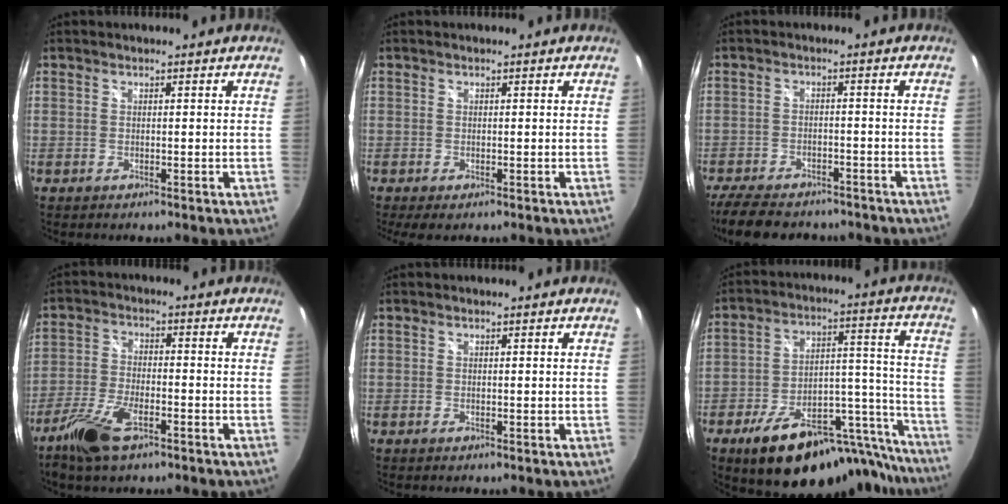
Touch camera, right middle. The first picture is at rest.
{"total": 2.0, "force": [-1.0, 0.6, 1.6], "torque": [-0.030, -0.009, -0.012]}
{"total": 12.9, "force": [-10.5, 4.9, 5.5], "torque": [-0.132, -0.019, -0.163]}
{"total": 9.0, "force": [-5.7, 3.4, 6.0], "torque": [-0.144, -0.010, -0.116]}
{"total": 0.0}
{"total": 27.9, "force": [-22.3, 10.1, 13.4], "torque": [-0.171, 0.047, -0.295]}